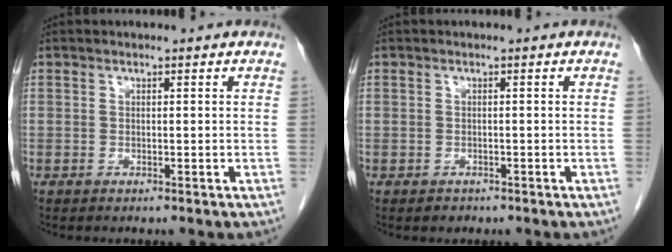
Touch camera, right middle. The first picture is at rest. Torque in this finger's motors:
{"motor_torque": [0.26, -0.13, -0.01, -0.01]}